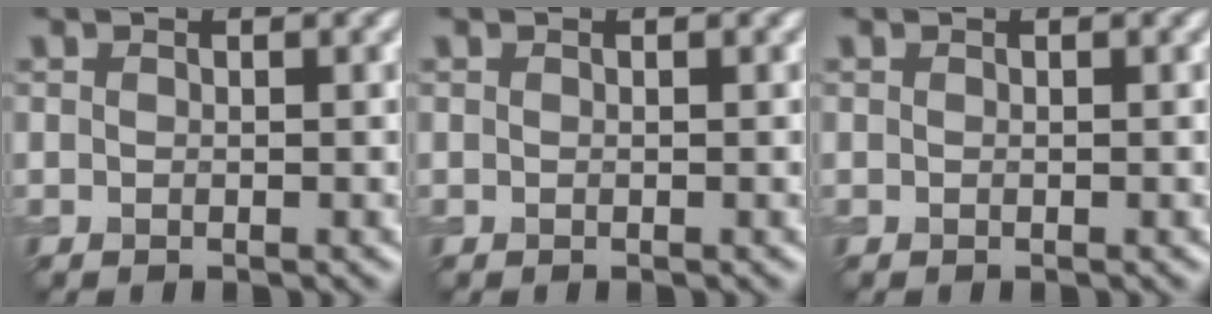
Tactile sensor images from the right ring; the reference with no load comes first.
{"total": 0.0}
{"total": 0.0}